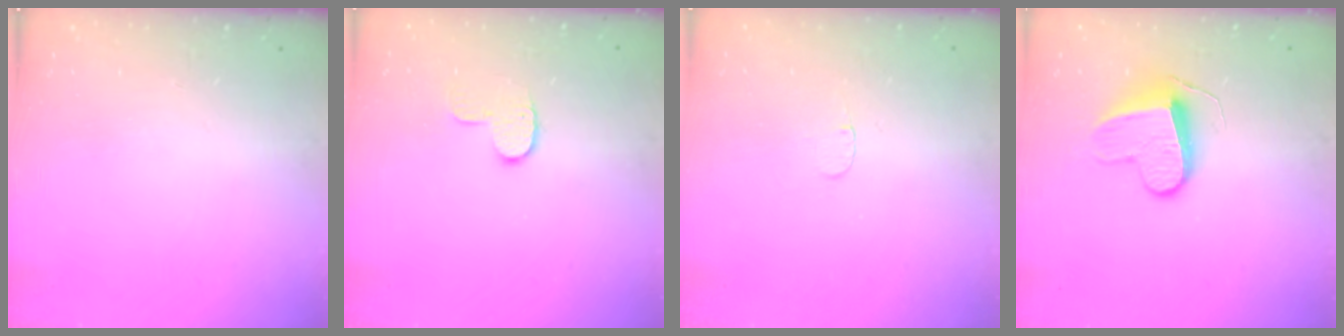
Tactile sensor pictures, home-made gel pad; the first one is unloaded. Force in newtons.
{"total": 6.8, "press": 6.8, "slide": 0.2}
{"total": 3.1, "press": 3.1, "slide": 0.3}
{"total": 9.9, "press": 9.8, "slide": 0.8}